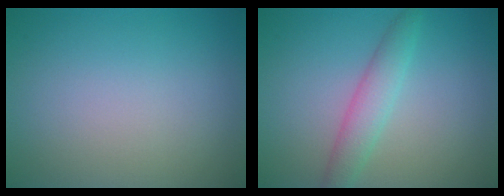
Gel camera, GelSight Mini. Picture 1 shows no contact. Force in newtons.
{"total": 2.8, "press": 2.8, "slide": 0.2}